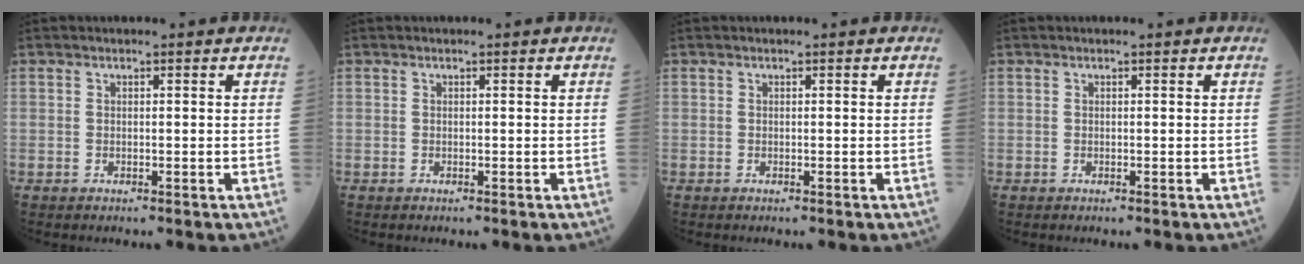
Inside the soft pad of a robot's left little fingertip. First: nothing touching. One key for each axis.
{"total": 0.0}
{"total": 0.0}
{"total": 0.0}